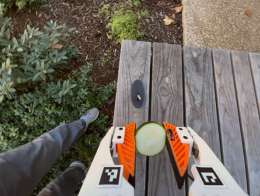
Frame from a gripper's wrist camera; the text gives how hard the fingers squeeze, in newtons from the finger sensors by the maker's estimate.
{"total": 12.4, "left": 12.7, "right": 12.1}